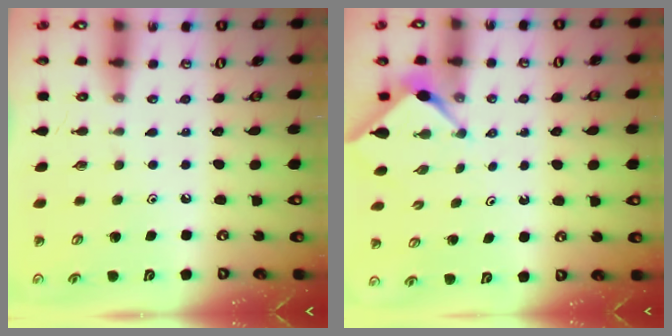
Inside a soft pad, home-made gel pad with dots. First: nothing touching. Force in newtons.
{"total": 2.9, "press": 2.9, "slide": 0.3}